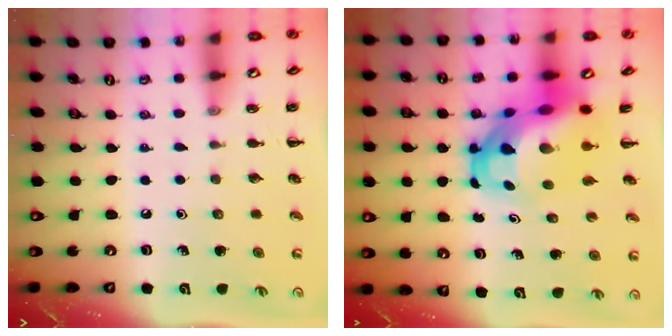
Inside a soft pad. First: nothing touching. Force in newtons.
{"total": 13.6, "press": 13.2, "slide": 3.4}